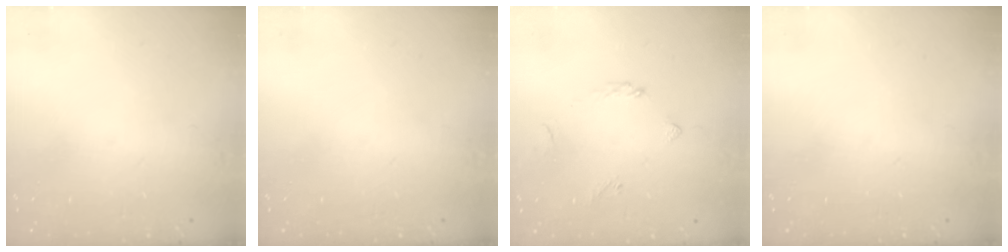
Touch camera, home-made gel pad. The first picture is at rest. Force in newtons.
{"total": 0.0}
{"total": 2.8, "press": 2.7, "slide": 0.6}
{"total": 0.0}